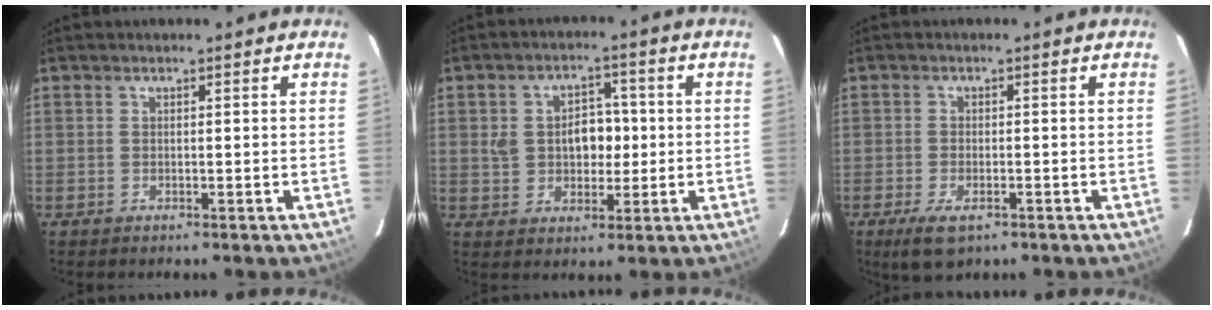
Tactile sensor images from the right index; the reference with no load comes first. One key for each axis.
{"total": 7.2, "fx": 0.4, "fy": 5.5, "fz": 4.6, "tx": -0.084, "ty": 0.020, "tz": 0.013}
{"total": 5.5, "fx": -3.2, "fy": 2.4, "fz": 3.7, "tx": -0.087, "ty": -0.016, "tz": -0.056}